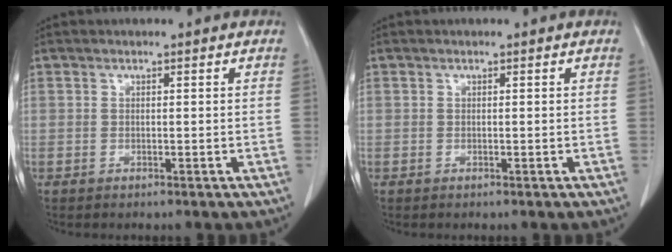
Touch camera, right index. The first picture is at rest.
{"total": 0.0}